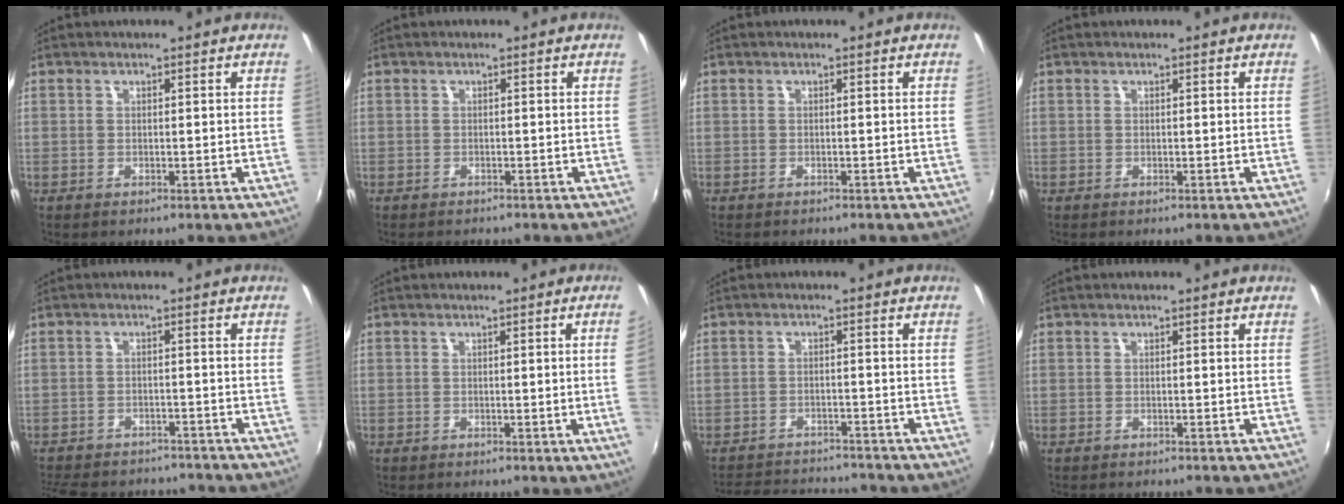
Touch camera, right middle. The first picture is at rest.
{"total": 1.9, "force": [-1.7, 0.6, 0.4], "torque": [-0.012, -0.011, -0.026]}
{"total": 0.9, "force": [-0.8, 0.3, 0.2], "torque": [-0.006, -0.004, -0.012]}
{"total": 0.0}
{"total": 16.5, "force": [-14.1, 6.2, 6.0], "torque": [-0.144, -0.002, -0.194]}
{"total": 2.5, "force": [-0.2, -1.5, 2.0], "torque": [-0.030, -0.013, 0.002]}
{"total": 10.5, "force": [-9.7, 2.8, 2.7], "torque": [-0.072, 0.016, -0.140]}
{"total": 1.3, "force": [-1.3, 0.4, 0.3], "torque": [-0.010, -0.008, -0.019]}